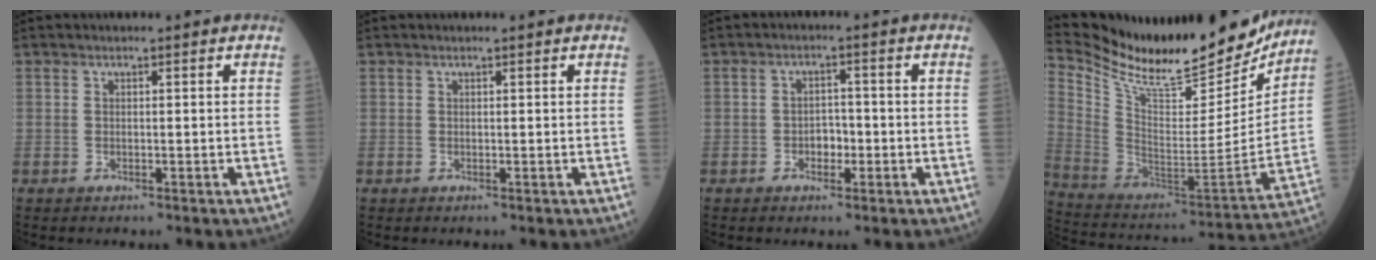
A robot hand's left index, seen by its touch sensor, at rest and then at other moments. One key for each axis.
{"total": 0.5, "fx": 0.5, "fy": 0.0, "fz": 0.1, "tx": -0.004, "ty": 0.004, "tz": 0.008}
{"total": 2.5, "fx": -1.1, "fy": 1.6, "fz": 1.6, "tx": -0.018, "ty": 0.004, "tz": -0.020}
{"total": 26.7, "fx": 23.6, "fy": 4.8, "fz": 11.5, "tx": -0.209, "ty": -0.056, "tz": 0.362}